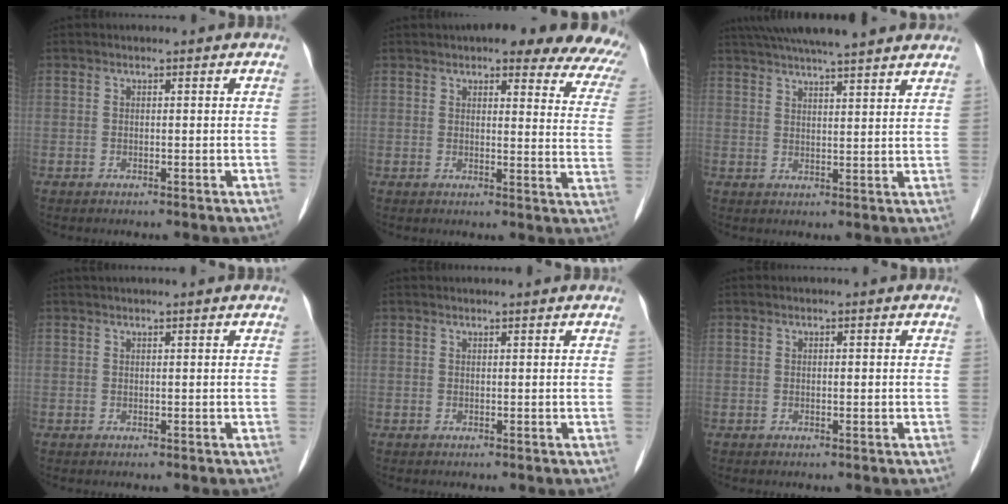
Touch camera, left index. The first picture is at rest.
{"total": 19.5, "force": [16.2, 4.3, 9.9], "torque": [-0.098, -0.022, 0.164]}
{"total": 18.2, "force": [15.9, 1.7, 8.7], "torque": [-0.144, 0.046, 0.220]}
{"total": 2.1, "force": [1.8, -0.3, 1.0], "torque": [-0.012, 0.027, 0.036]}
{"total": 1.8, "force": [1.7, -0.1, 0.6], "torque": [-0.010, 0.019, 0.026]}
{"total": 0.5, "force": [0.0, 0.1, 0.5], "torque": [-0.010, -0.001, 0.002]}